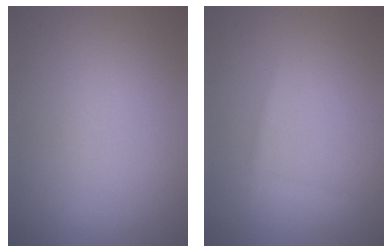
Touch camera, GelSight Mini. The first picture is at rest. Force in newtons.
{"total": 0.8, "press": 0.8, "slide": 0.0}